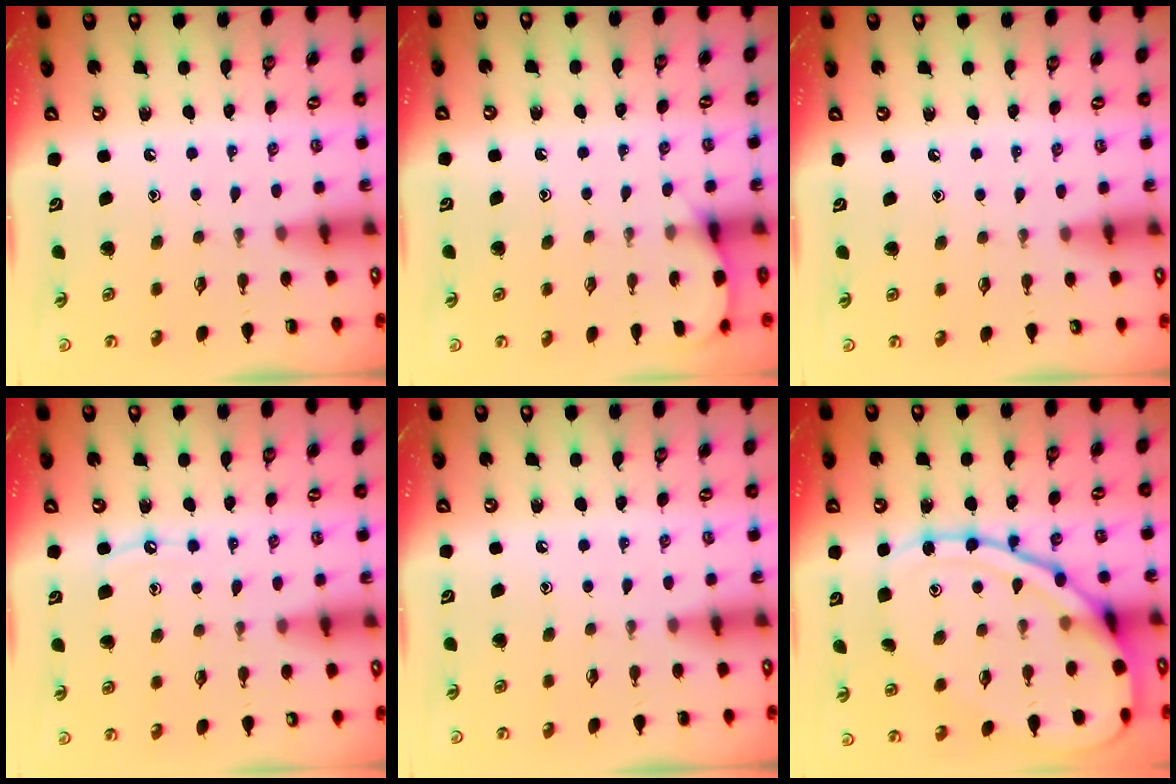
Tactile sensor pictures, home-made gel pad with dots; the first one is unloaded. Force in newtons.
{"total": 5.4, "press": 5.3, "slide": 0.5}
{"total": 3.9, "press": 3.9, "slide": 0.6}
{"total": 7.3, "press": 7.2, "slide": 0.7}
{"total": 0.0}
{"total": 17.7, "press": 17.6, "slide": 1.2}